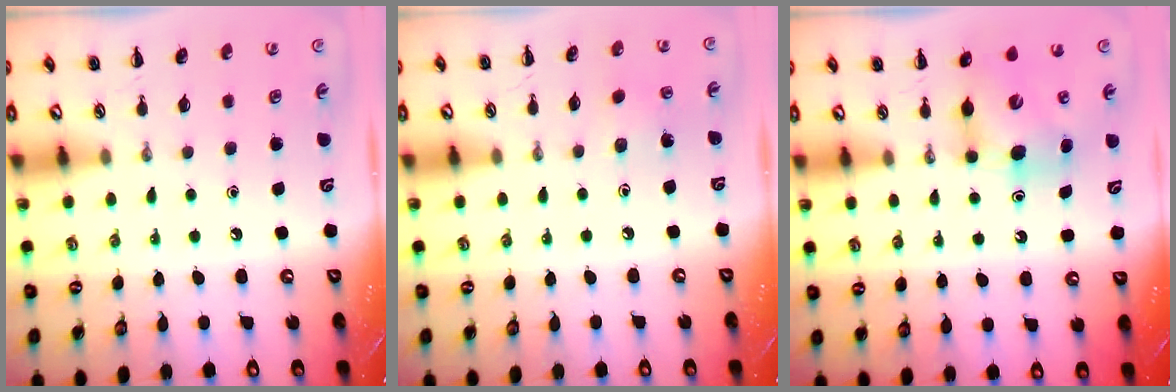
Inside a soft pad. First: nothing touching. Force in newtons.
{"total": 2.0, "press": 1.8, "slide": 0.7}
{"total": 6.7, "press": 6.7, "slide": 0.4}